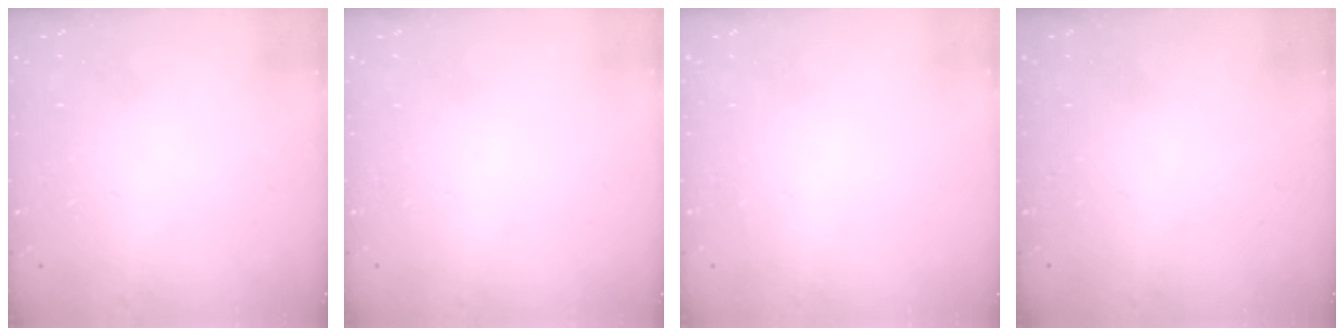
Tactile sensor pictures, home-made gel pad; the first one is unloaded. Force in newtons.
{"total": 0.0}
{"total": 0.0}
{"total": 0.0}